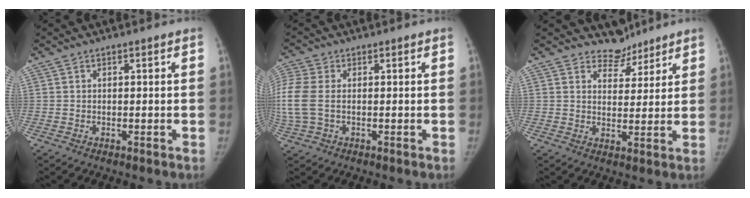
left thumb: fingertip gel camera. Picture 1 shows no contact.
{"total": 8.7, "force": [0.1, 5.6, 6.7], "torque": [-0.194, 0.014, 0.003]}
{"total": 5.0, "force": [4.3, 2.6, -0.4], "torque": [0.035, -0.038, 0.070]}